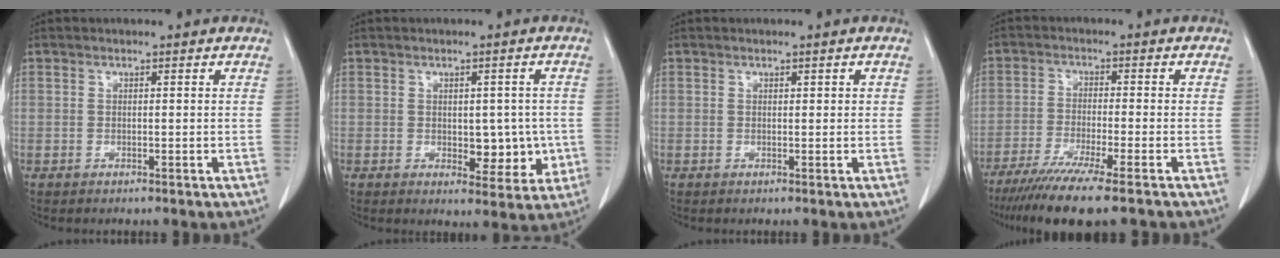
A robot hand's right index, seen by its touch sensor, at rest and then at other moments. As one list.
[{"total": 6.0, "force": [-0.6, 3.4, 4.9], "torque": [-0.050, 0.002, 0.003]}, {"total": 0.9, "force": [0.3, 0.3, 0.7], "torque": [-0.009, 0.004, 0.004]}, {"total": 11.0, "force": [-8.4, -0.3, 7.1], "torque": [-0.112, -0.031, -0.136]}]